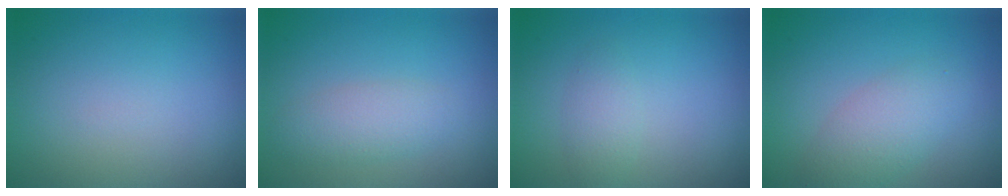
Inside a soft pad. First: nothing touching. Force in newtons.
{"total": 2.5, "press": 2.5, "slide": 0.1}
{"total": 1.5, "press": 1.5, "slide": 0.0}
{"total": 3.4, "press": 3.4, "slide": 0.3}